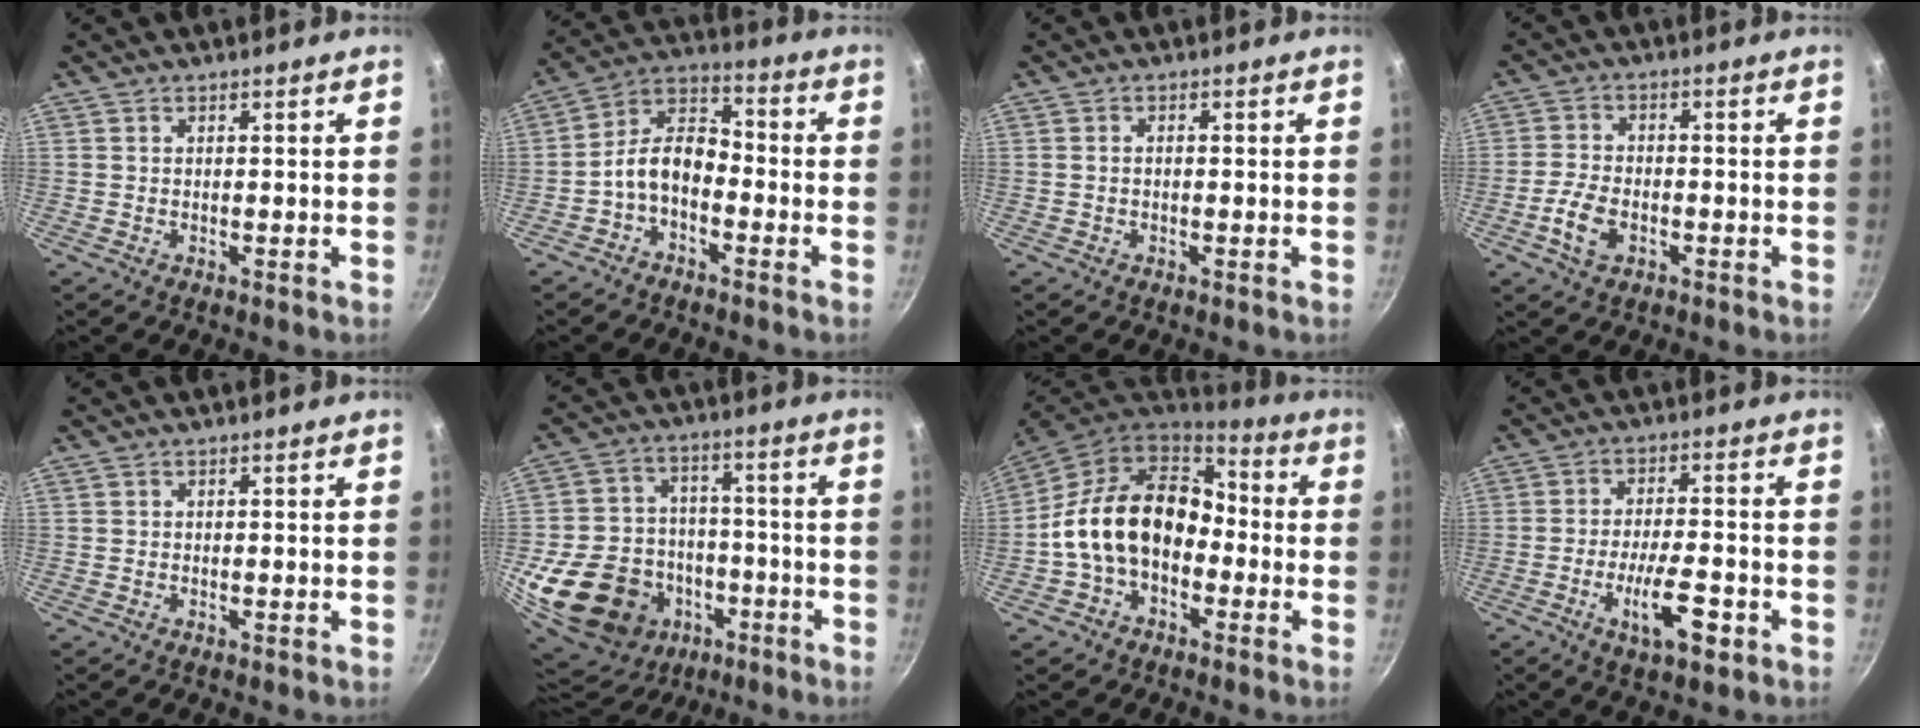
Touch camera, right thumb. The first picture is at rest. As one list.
[{"total": 8.8, "force": [-3.4, 5.5, 6.1], "torque": [-0.098, 0.055, -0.077]}, {"total": 0.9, "force": [-0.2, 0.5, 0.7], "torque": [-0.015, 0.006, -0.005]}, {"total": 6.2, "force": [-2.4, 3.8, 4.3], "torque": [-0.084, 0.018, -0.051]}, {"total": 0.0}, {"total": 22.9, "force": [-8.4, 18.6, 10.5], "torque": [-0.200, 0.051, -0.119]}, {"total": 17.5, "force": [-2.3, 12.5, 12.1], "torque": [-0.181, 0.051, -0.052]}, {"total": 9.6, "force": [-3.9, 3.1, 8.2], "torque": [-0.132, 0.018, -0.066]}]